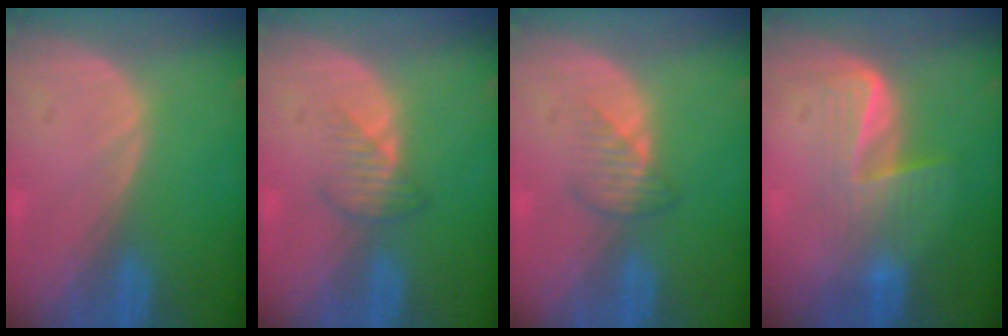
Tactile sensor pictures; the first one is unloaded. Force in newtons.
{"total": 2.8, "press": 2.7, "slide": 0.8}
{"total": 2.5, "press": 2.5, "slide": 0.4}
{"total": 6.9, "press": 5.8, "slide": 3.8}